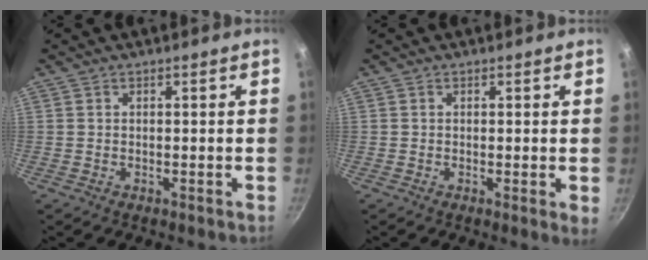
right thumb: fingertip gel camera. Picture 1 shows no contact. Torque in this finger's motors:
{"motor_torque": [-0.18, 0.31, -0.16, -0.30, -0.01]}